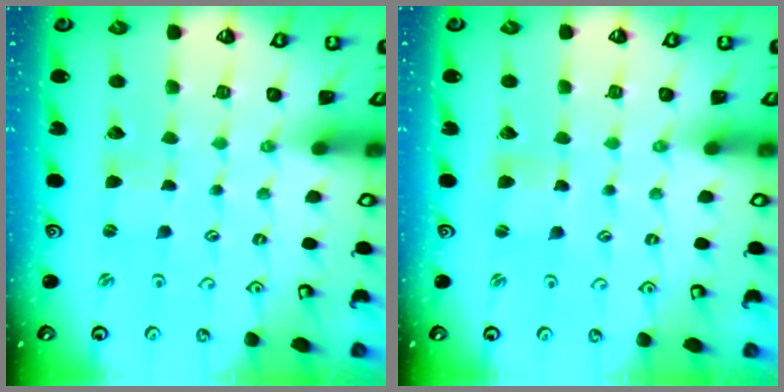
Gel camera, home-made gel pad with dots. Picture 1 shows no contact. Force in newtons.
{"total": 0.7, "press": 0.7, "slide": 0.2}